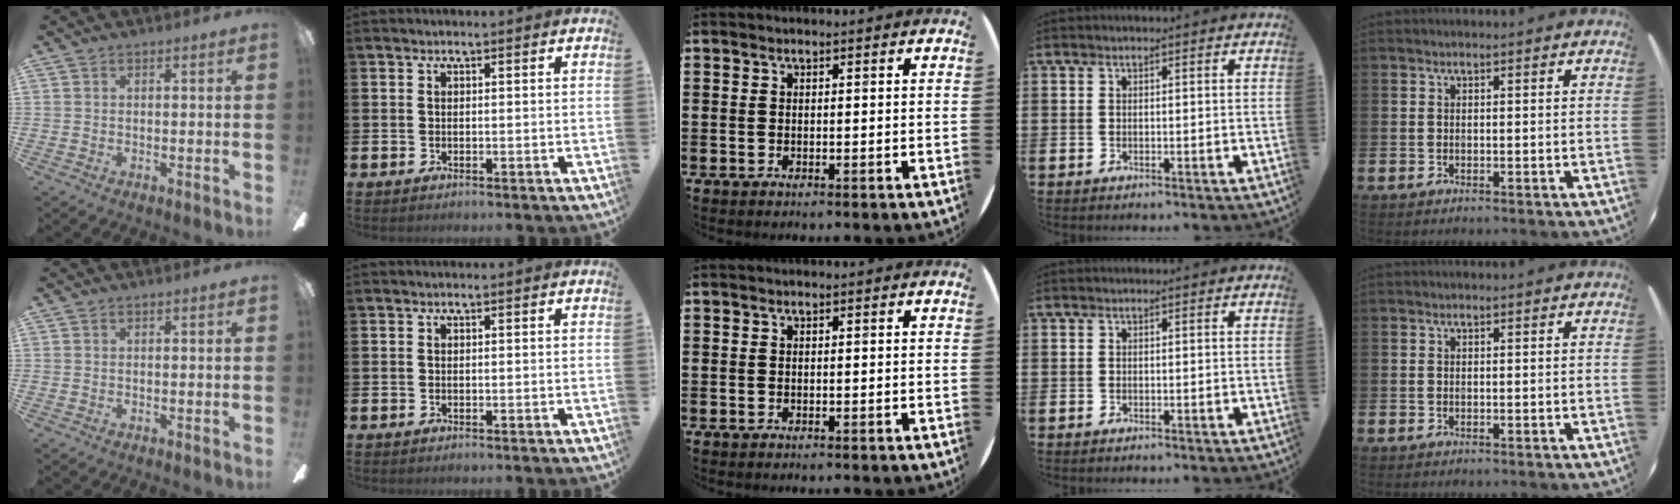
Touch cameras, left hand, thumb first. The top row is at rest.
{}